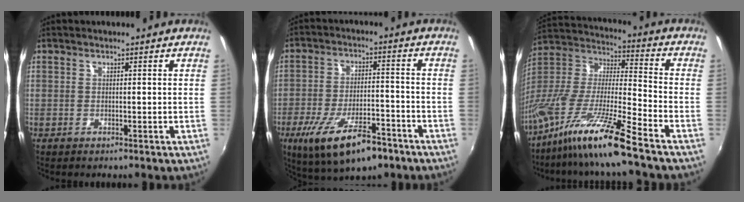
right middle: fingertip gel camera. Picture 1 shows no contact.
{"total": 15.1, "force": [-9.0, 5.2, 10.9], "torque": [-0.215, -0.031, -0.147]}
{"total": 19.3, "force": [-14.2, -0.4, 13.1], "torque": [-0.244, -0.037, -0.273]}